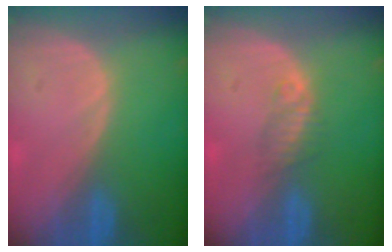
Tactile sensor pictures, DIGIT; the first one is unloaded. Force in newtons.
{"total": 2.2, "press": 1.9, "slide": 1.0}